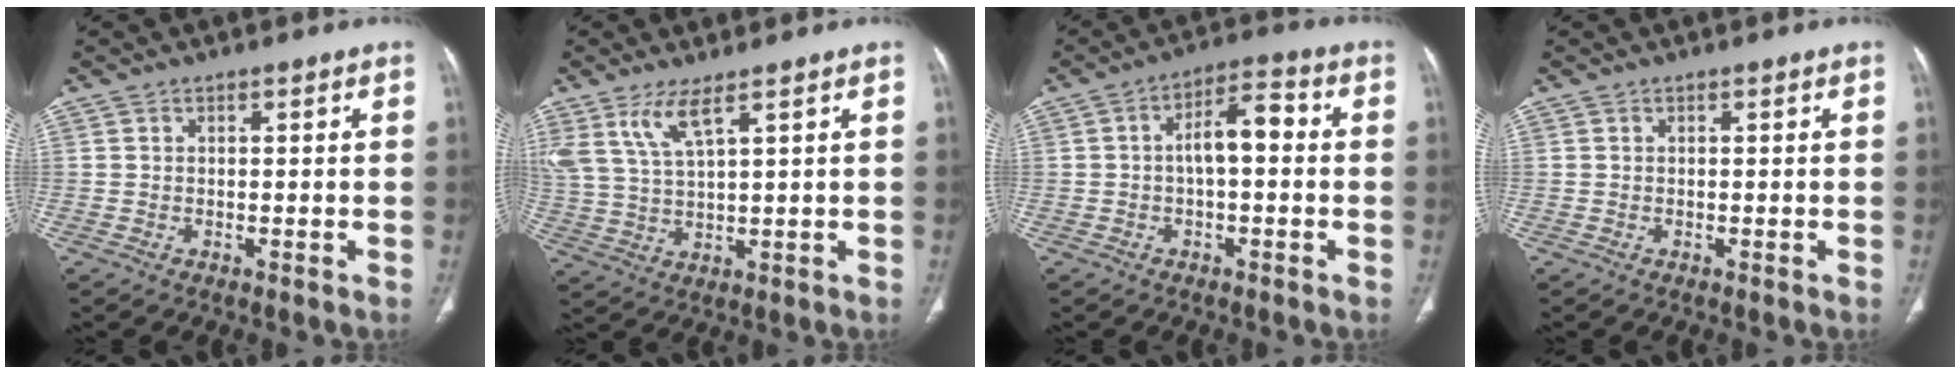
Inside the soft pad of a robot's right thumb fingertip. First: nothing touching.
{"total": 6.9, "force": [4.3, 1.5, 5.2], "torque": [-0.122, -0.018, 0.100]}
{"total": 7.3, "force": [-0.1, 3.3, 6.5], "torque": [-0.103, 0.034, -0.010]}
{"total": 0.0}